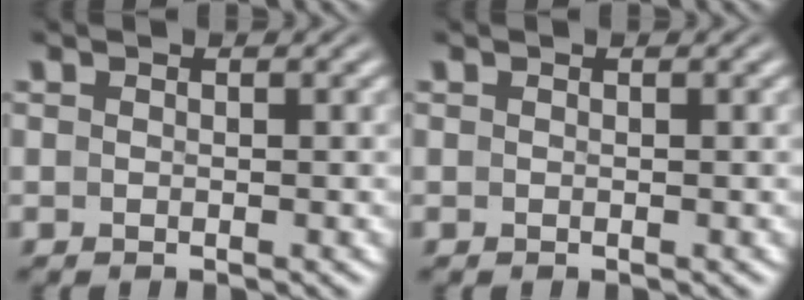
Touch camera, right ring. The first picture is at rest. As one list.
[{"total": 0.0}]